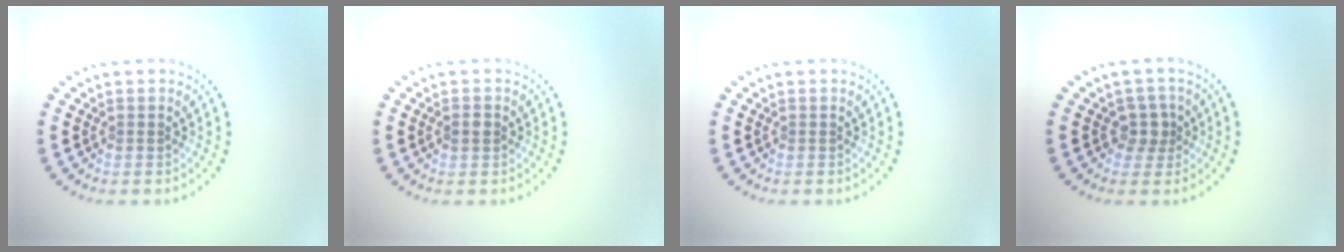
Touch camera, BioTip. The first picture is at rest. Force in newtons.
{"total": 1.3, "press": 1.3, "slide": 0.1}
{"total": 0.0}
{"total": 1.9, "press": 1.7, "slide": 1.0}